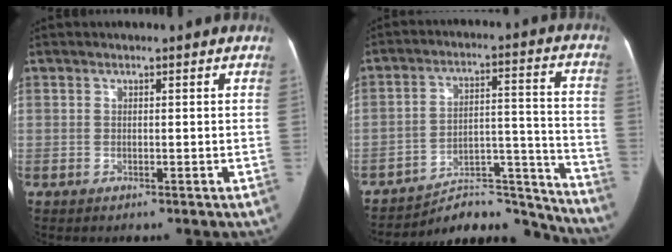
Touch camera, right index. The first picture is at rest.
{"total": 15.1, "force": [-14.8, 2.8, 1.2], "torque": [0.012, 0.081, -0.217]}